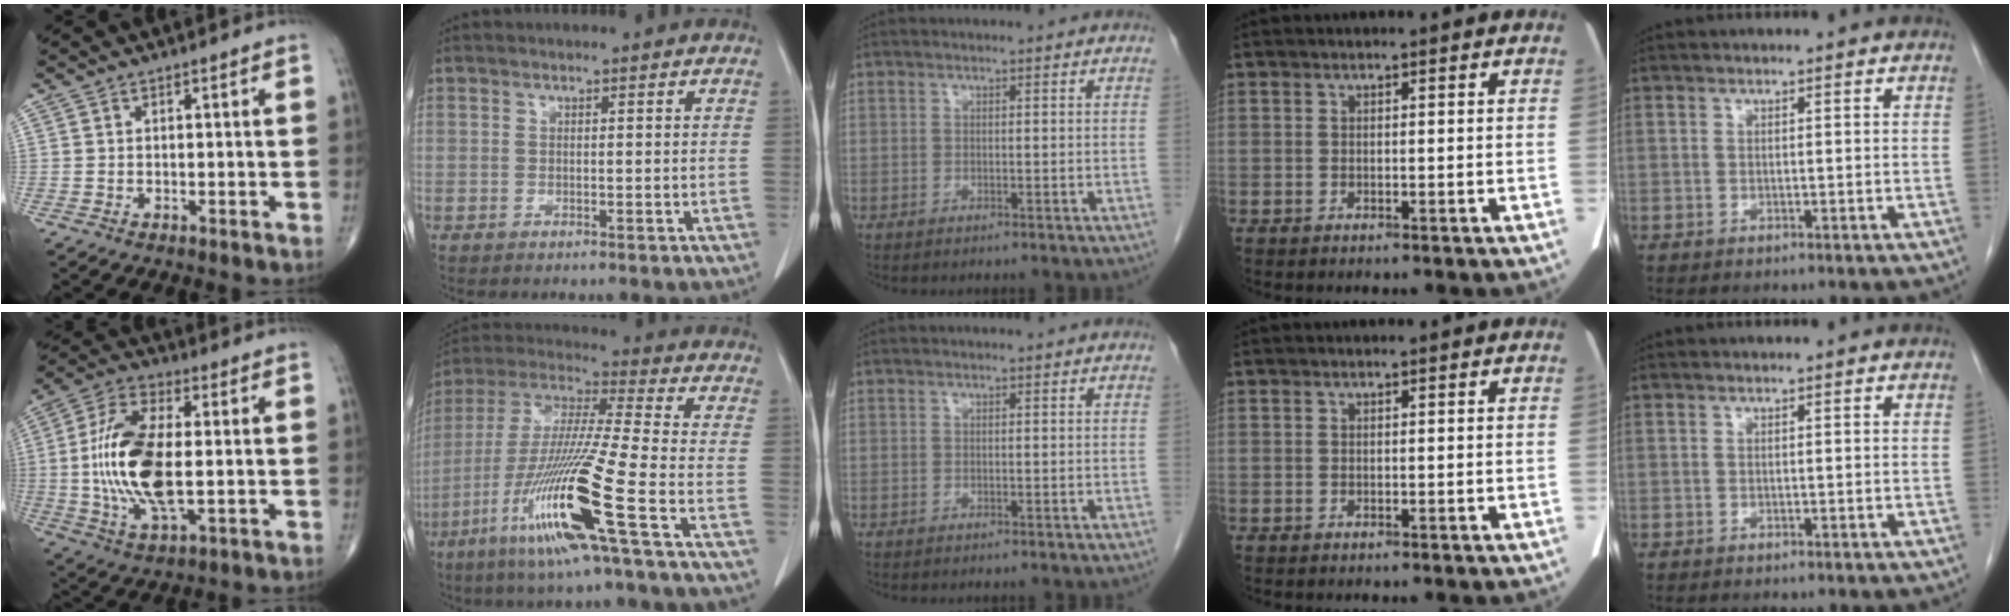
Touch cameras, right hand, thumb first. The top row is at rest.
{"thumb": {"total": 17.0, "force": [-0.6, 7.3, 15.3], "torque": [-0.313, 0.004, -0.009]}, "index": {"total": 18.3, "force": [-7.7, -1.2, 16.5], "torque": [-0.352, -0.037, -0.155]}}